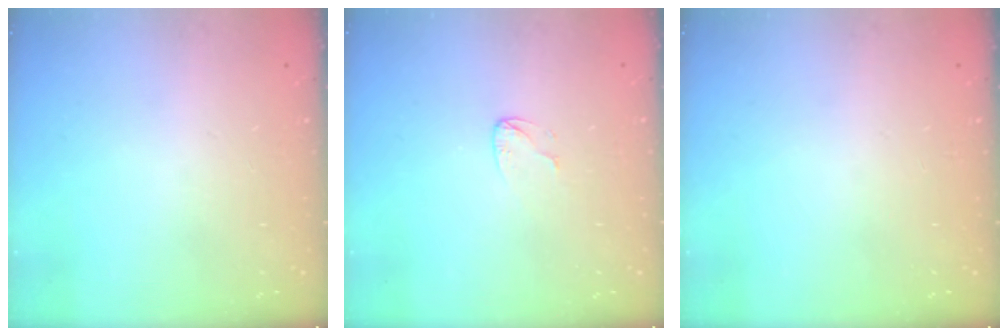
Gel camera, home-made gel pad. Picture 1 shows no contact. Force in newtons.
{"total": 3.6, "press": 3.6, "slide": 0.3}
{"total": 0.0}